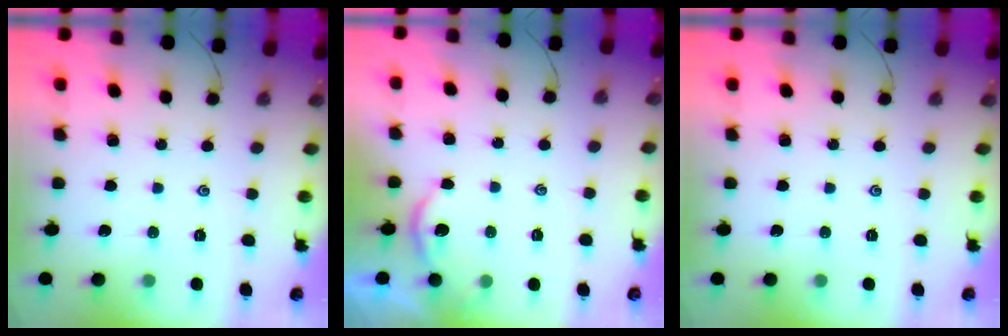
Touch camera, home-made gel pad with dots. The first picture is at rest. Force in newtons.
{"total": 3.2, "press": 3.2, "slide": 0.2}
{"total": 0.0}